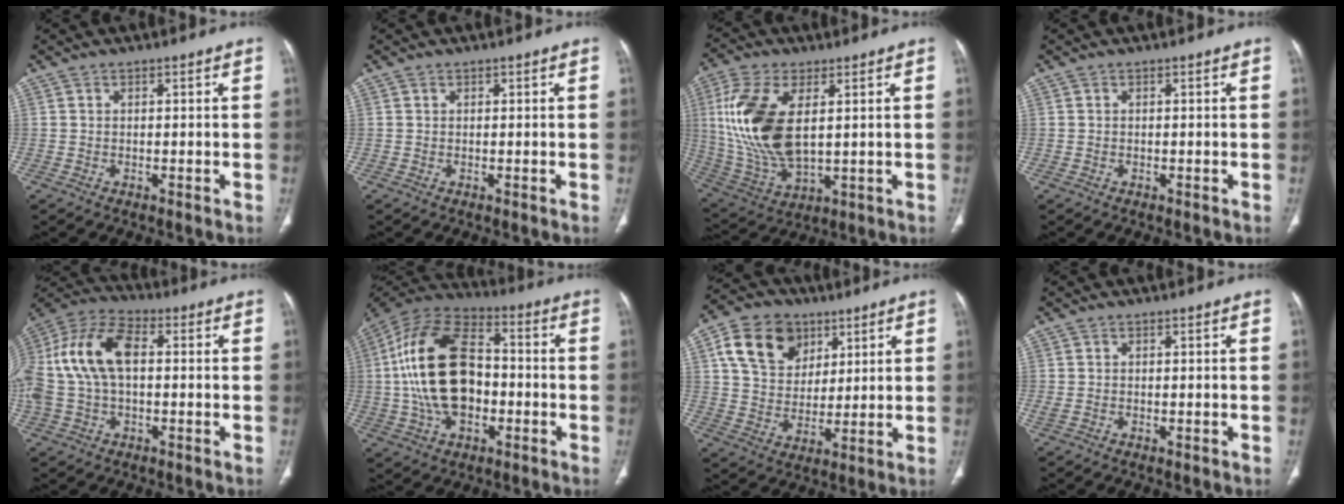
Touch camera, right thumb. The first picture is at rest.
{"total": 0.0}
{"total": 17.7, "force": [3.2, 9.1, 14.8], "torque": [-0.323, -0.013, 0.074]}
{"total": 0.0}
{"total": 16.4, "force": [1.7, 9.5, 13.2], "torque": [-0.280, 0.040, 0.030]}
{"total": 21.5, "force": [-1.1, 13.1, 17.0], "torque": [-0.317, 0.026, -0.020]}
{"total": 14.4, "force": [6.3, 10.9, 7.1], "torque": [-0.106, -0.010, 0.115]}
{"total": 0.9, "force": [-0.1, 0.5, 0.8], "torque": [-0.022, 0.001, 0.004]}